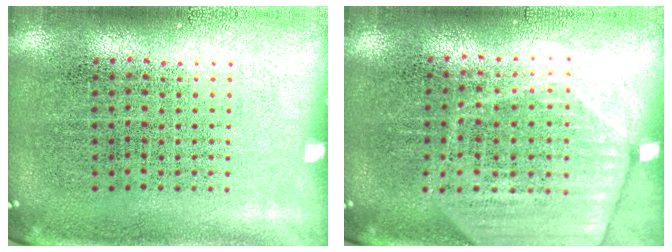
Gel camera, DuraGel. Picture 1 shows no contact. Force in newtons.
{"total": 1.7, "press": 1.5, "slide": 0.7}